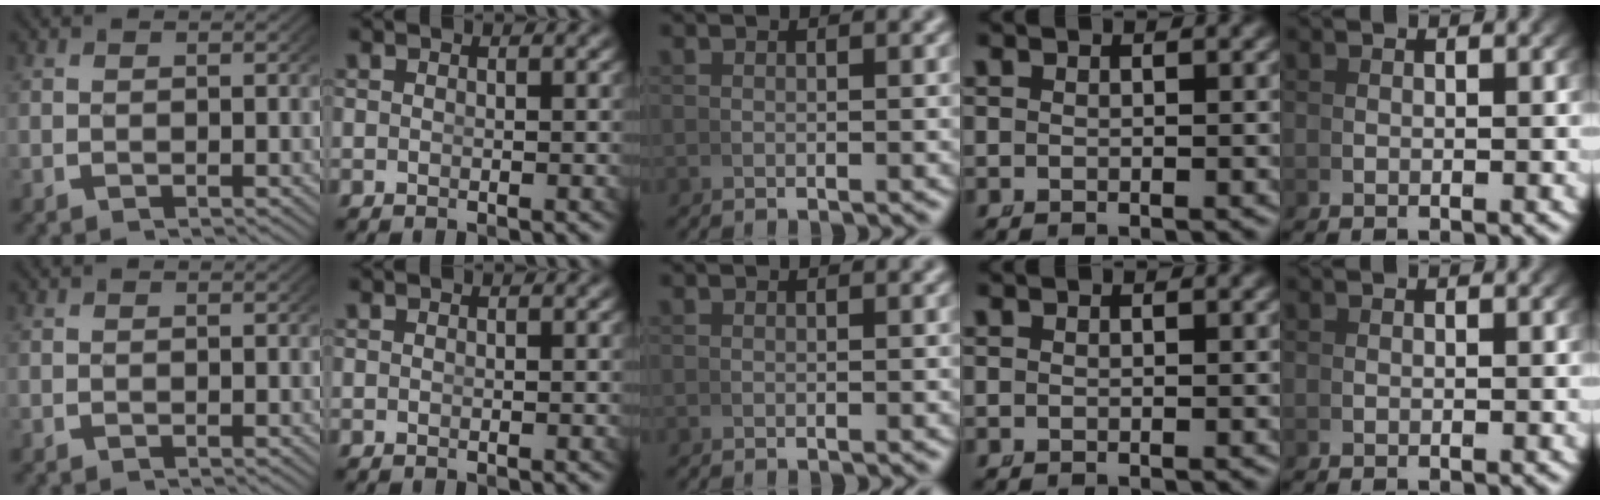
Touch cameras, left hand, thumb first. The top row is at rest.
{}